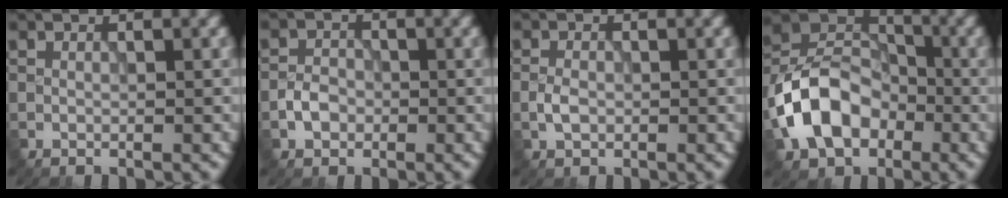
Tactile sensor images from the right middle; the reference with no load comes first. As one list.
[{"total": 2.0, "force": [-0.8, 1.6, 0.9], "torque": [-0.014, 0.002, -0.019]}, {"total": 1.5, "force": [-0.4, 1.0, 1.0], "torque": [-0.021, 0.002, -0.011]}, {"total": 8.9, "force": [-3.2, 6.4, 5.4], "torque": [-0.103, 0.009, -0.077]}]